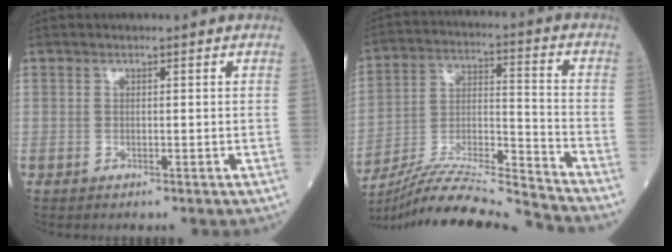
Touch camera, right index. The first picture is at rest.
{"total": 18.3, "force": [-17.5, -1.7, 5.3], "torque": [-0.102, 0.003, -0.302]}